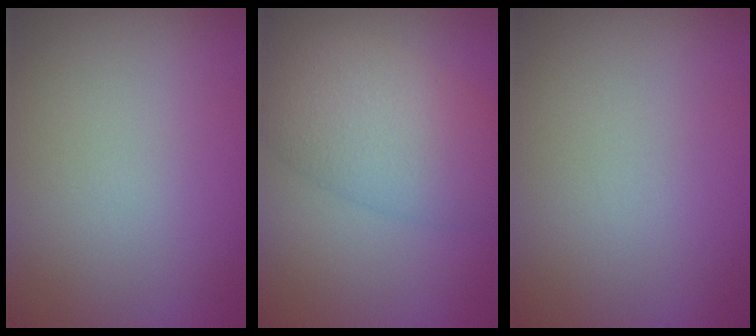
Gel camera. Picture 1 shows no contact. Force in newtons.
{"total": 6.5, "press": 6.5, "slide": 0.1}
{"total": 0.0}